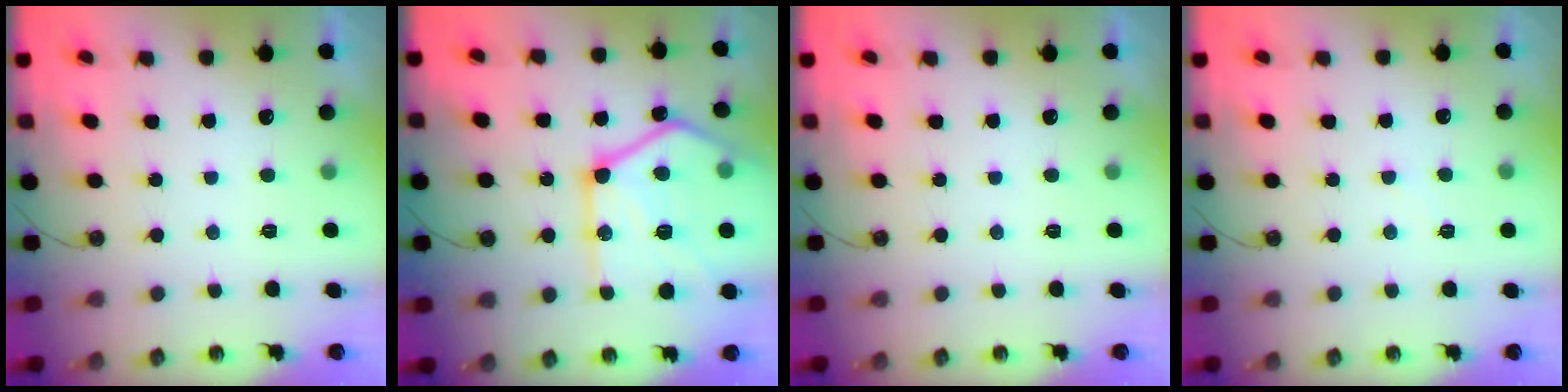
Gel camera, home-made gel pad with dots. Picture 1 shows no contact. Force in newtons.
{"total": 26.3, "press": 26.2, "slide": 2.8}
{"total": 0.0}
{"total": 2.3, "press": 2.2, "slide": 0.4}